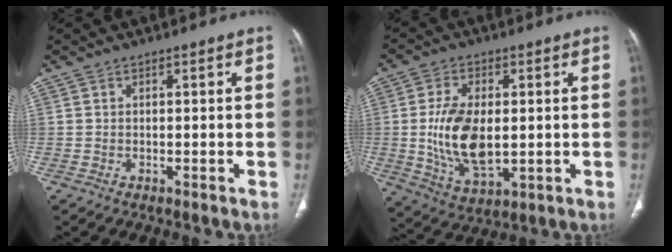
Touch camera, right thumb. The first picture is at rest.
{"total": 13.3, "force": [0.0, 7.3, 11.1], "torque": [-0.207, -0.013, 0.010]}